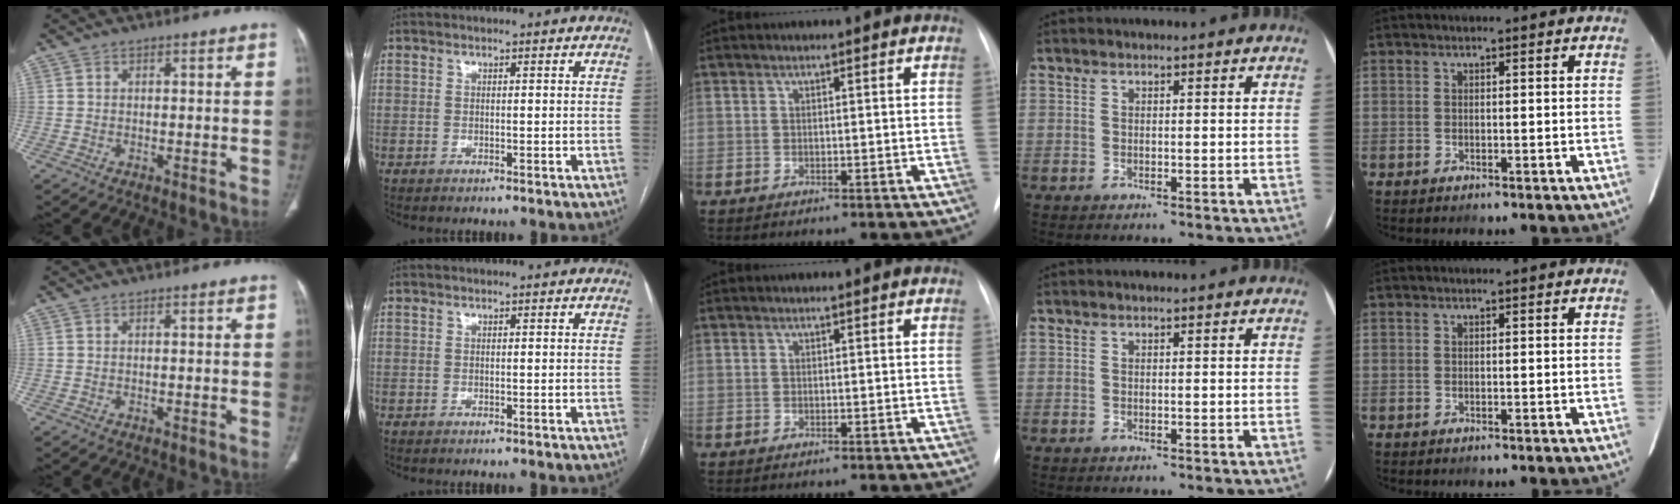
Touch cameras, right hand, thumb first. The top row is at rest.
{}